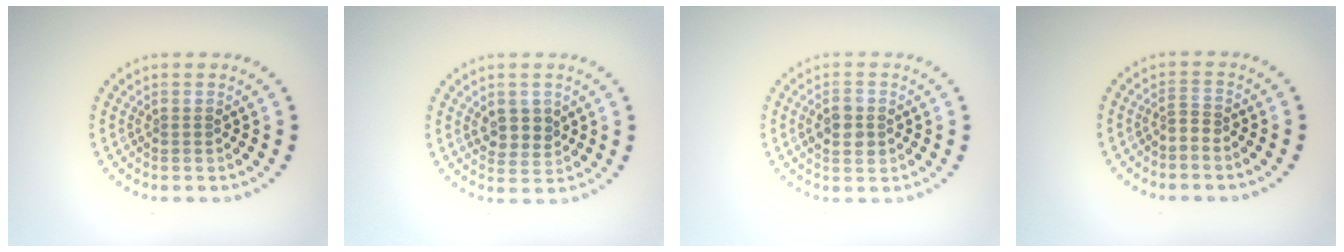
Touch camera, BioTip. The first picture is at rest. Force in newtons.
{"total": 2.6, "press": 2.4, "slide": 0.9}
{"total": 2.7, "press": 2.7, "slide": 0.2}
{"total": 1.0, "press": 0.5, "slide": 0.9}